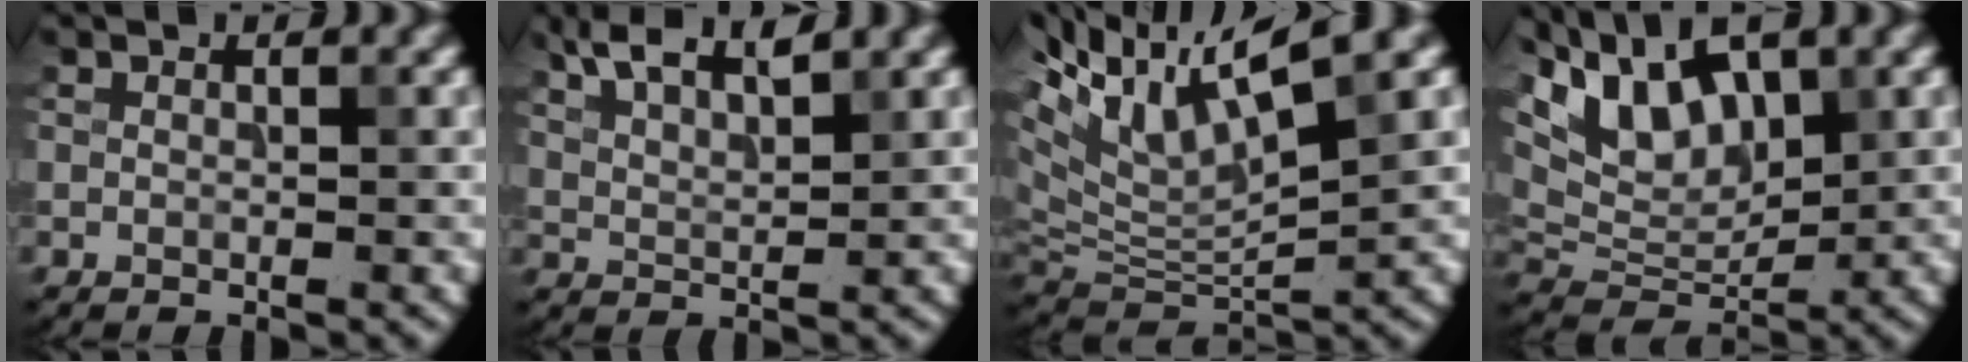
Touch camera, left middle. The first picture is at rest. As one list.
[{"total": 4.6, "force": [3.5, 1.3, 2.8], "torque": [-0.057, 0.016, 0.059]}, {"total": 10.5, "force": [5.3, 3.2, 8.5], "torque": [-0.177, 0.015, 0.095]}, {"total": 9.4, "force": [5.1, 4.5, 6.4], "torque": [-0.121, 0.008, 0.089]}]